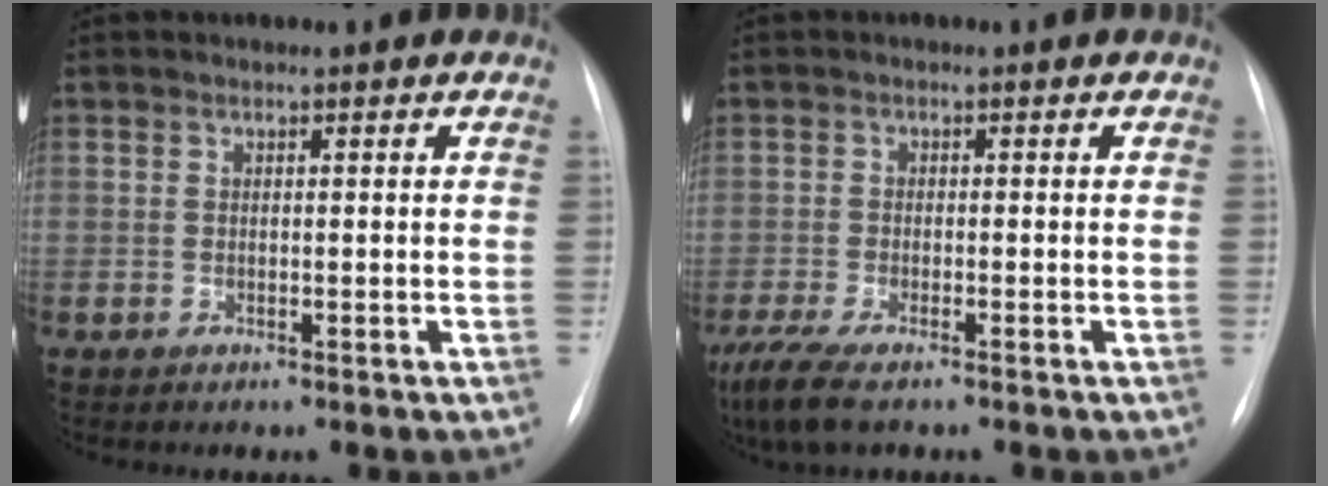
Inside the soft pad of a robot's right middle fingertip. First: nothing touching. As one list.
[{"total": 6.8, "force": [-4.8, 1.6, 4.5], "torque": [-0.090, -0.020, -0.083]}]